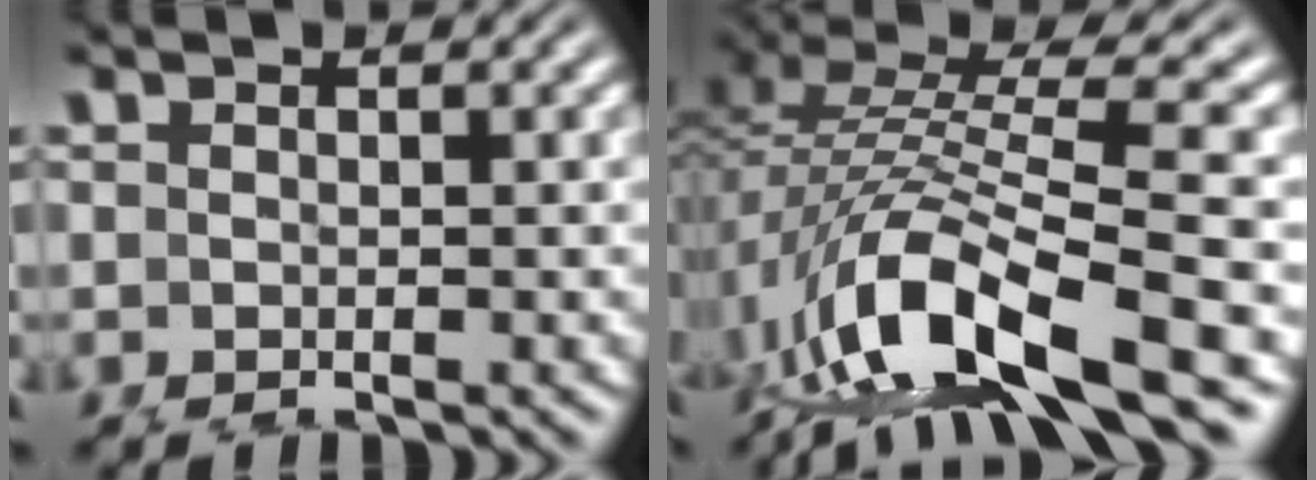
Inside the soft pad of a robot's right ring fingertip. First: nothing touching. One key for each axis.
{"total": 8.1, "fx": -1.0, "fy": 4.2, "fz": 6.9, "tx": -0.141, "ty": -0.030, "tz": 0.005}